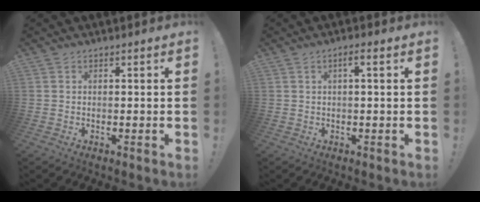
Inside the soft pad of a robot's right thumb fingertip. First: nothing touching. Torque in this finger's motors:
{"motor_torque": [-0.18, -0.12, -0.02, 0.00, 0.07]}